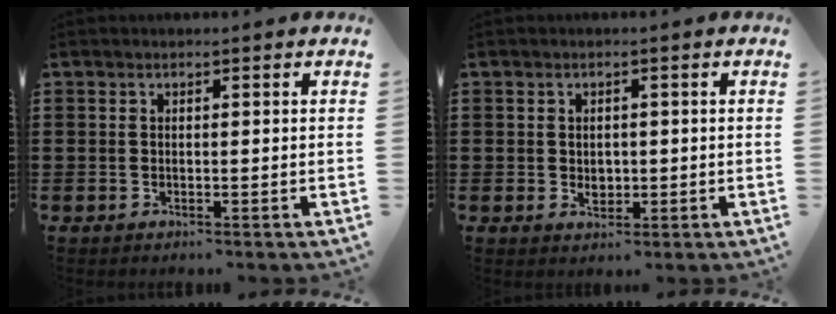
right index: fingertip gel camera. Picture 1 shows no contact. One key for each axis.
{"total": 1.8, "fx": 0.0, "fy": 1.4, "fz": 1.1, "tx": -0.015, "ty": 0.003, "tz": -0.002}